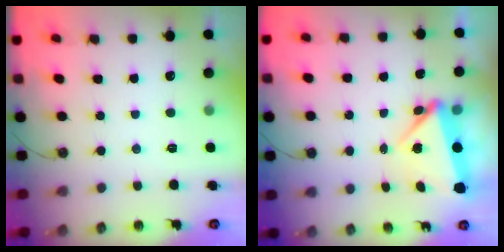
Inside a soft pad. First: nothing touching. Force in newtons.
{"total": 7.0, "press": 6.9, "slide": 0.6}